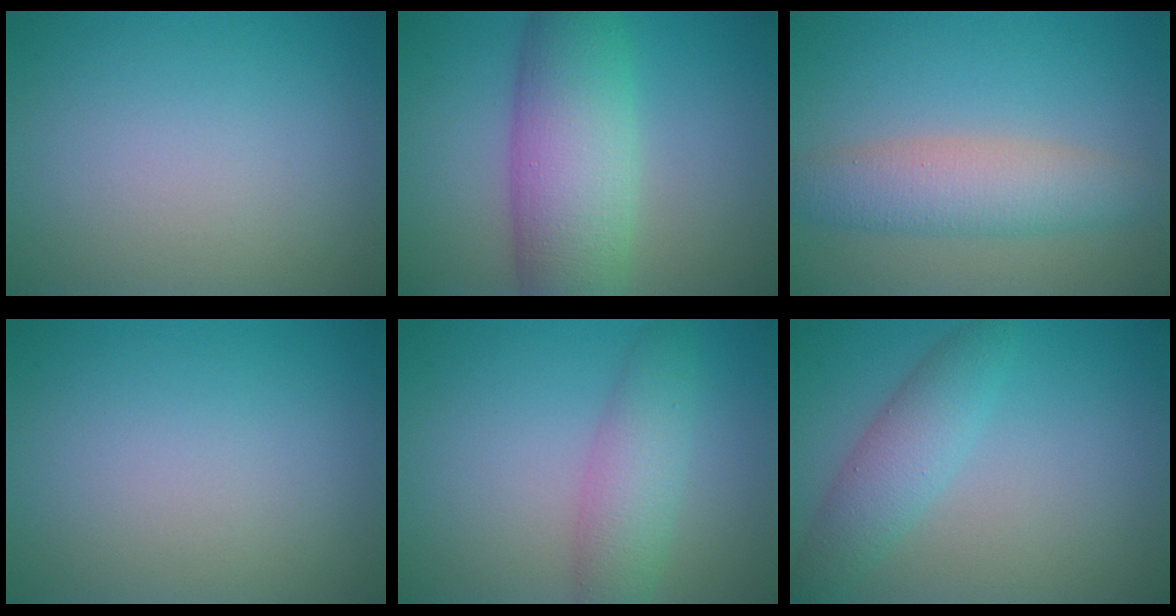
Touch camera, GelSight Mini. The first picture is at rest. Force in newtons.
{"total": 8.5, "press": 8.5, "slide": 0.1}
{"total": 4.6, "press": 4.6, "slide": 0.1}
{"total": 0.0}
{"total": 3.8, "press": 3.8, "slide": 0.0}
{"total": 3.5, "press": 3.5, "slide": 0.1}